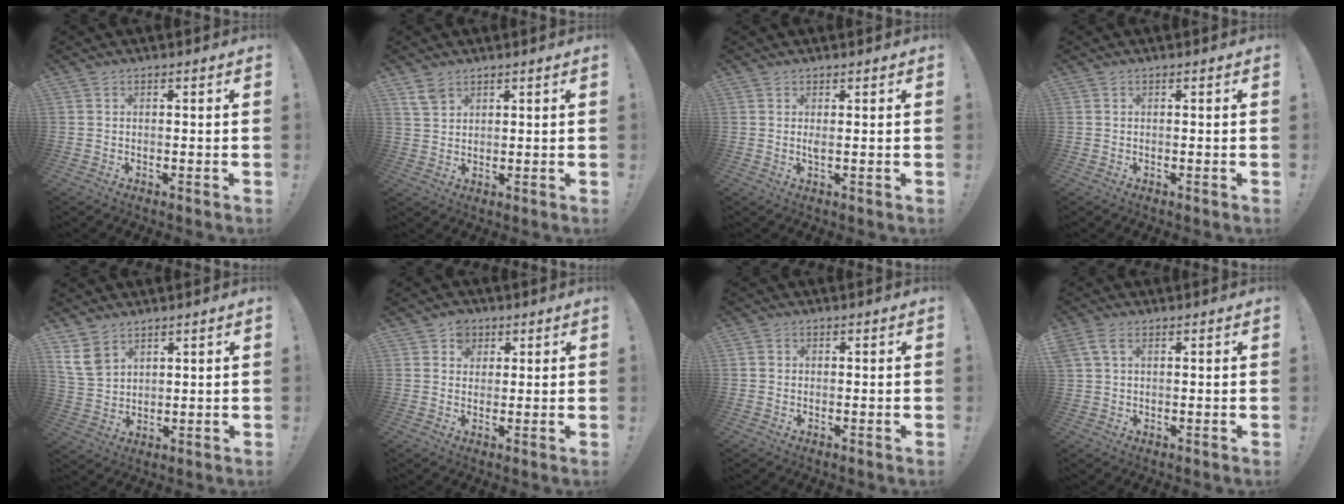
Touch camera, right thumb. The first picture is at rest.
{"total": 4.5, "force": [3.2, 2.6, 1.9], "torque": [-0.031, -0.013, 0.061]}
{"total": 1.3, "force": [0.5, 0.2, 1.2], "torque": [-0.014, -0.006, 0.007]}
{"total": 0.0}
{"total": 8.1, "force": [5.2, 5.1, 3.7], "torque": [-0.075, -0.023, 0.105]}
{"total": 4.7, "force": [2.1, 4.1, 0.9], "torque": [-0.004, -0.009, 0.037]}
{"total": 1.2, "force": [0.1, 1.1, 0.1], "torque": [-0.003, 0.003, 0.002]}
{"total": 4.6, "force": [1.9, 2.7, 3.2], "torque": [-0.060, 0.005, 0.039]}